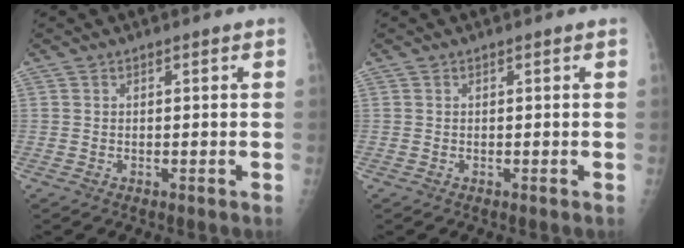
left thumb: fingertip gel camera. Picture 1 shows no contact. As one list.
[{"total": 0.0}]